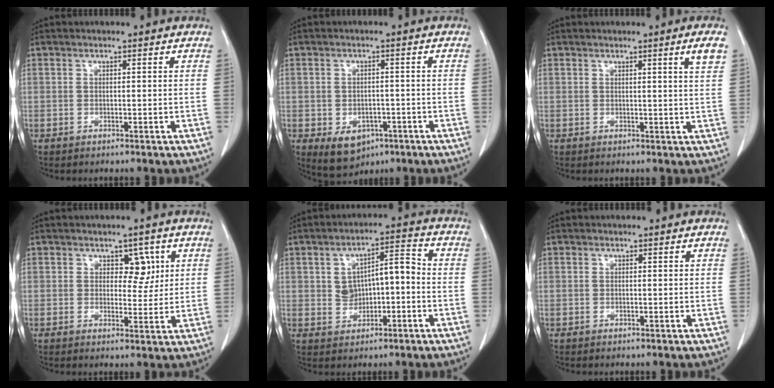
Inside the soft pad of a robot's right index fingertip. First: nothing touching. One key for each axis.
{"total": 6.0, "fx": -2.7, "fy": 4.4, "fz": 3.0, "tx": -0.047, "ty": 0.001, "tz": -0.026}
{"total": 2.6, "fx": 1.3, "fy": -0.7, "fz": 2.1, "tx": -0.030, "ty": -0.011, "tz": 0.019}
{"total": 3.7, "fx": 1.5, "fy": 2.4, "fz": 2.5, "tx": -0.022, "ty": 0.002, "tz": 0.021}
{"total": 6.8, "fx": -0.4, "fy": 3.7, "fz": 5.7, "tx": -0.093, "ty": 0.031, "tz": -0.001}
{"total": 0.0}